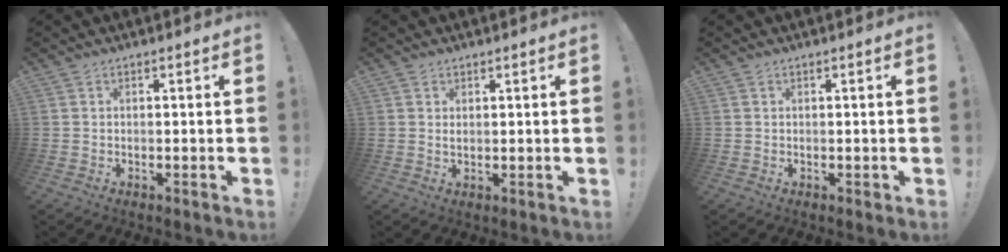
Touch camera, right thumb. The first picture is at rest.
{"total": 0.9, "force": [0.6, 0.6, 0.4], "torque": [-0.002, -0.003, 0.010]}
{"total": 1.0, "force": [-0.1, 0.9, 0.2], "torque": [0.005, -0.001, -0.003]}